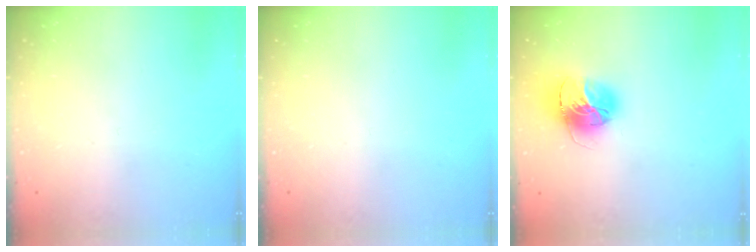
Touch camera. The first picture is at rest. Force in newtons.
{"total": 0.0}
{"total": 16.1, "press": 16.0, "slide": 1.7}